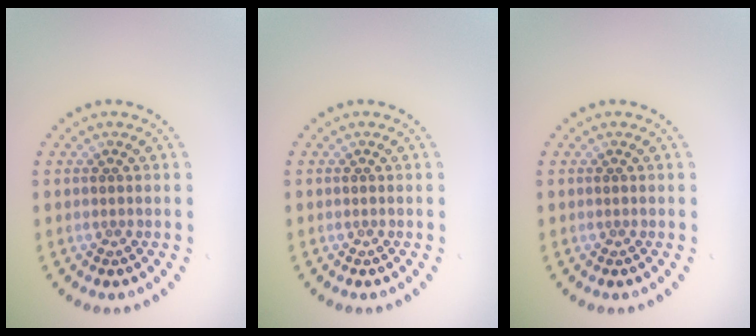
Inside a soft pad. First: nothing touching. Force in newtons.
{"total": 0.0}
{"total": 0.0}